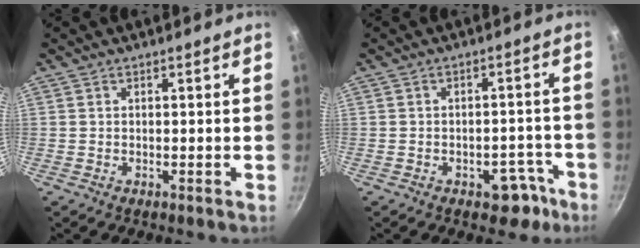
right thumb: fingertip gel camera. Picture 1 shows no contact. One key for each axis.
{"total": 5.9, "fx": -3.5, "fy": 3.5, "fz": 3.1, "tx": -0.014, "ty": 0.037, "tz": -0.041}